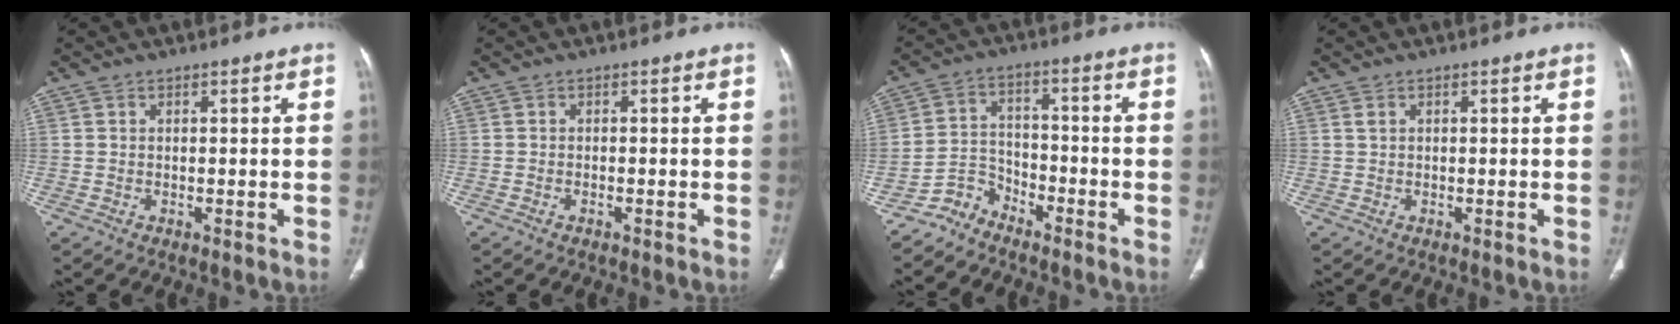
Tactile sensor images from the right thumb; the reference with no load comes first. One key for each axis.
{"total": 0.6, "fx": -0.4, "fy": 0.2, "fz": 0.4, "tx": -0.012, "ty": 0.004, "tz": -0.008}
{"total": 5.4, "fx": -4.8, "fy": 2.5, "fz": 0.2, "tx": 0.009, "ty": 0.044, "tz": -0.102}
{"total": 0.7, "fx": 0.4, "fy": 0.4, "fz": 0.4, "tx": -0.007, "ty": 0.004, "tz": 0.008}